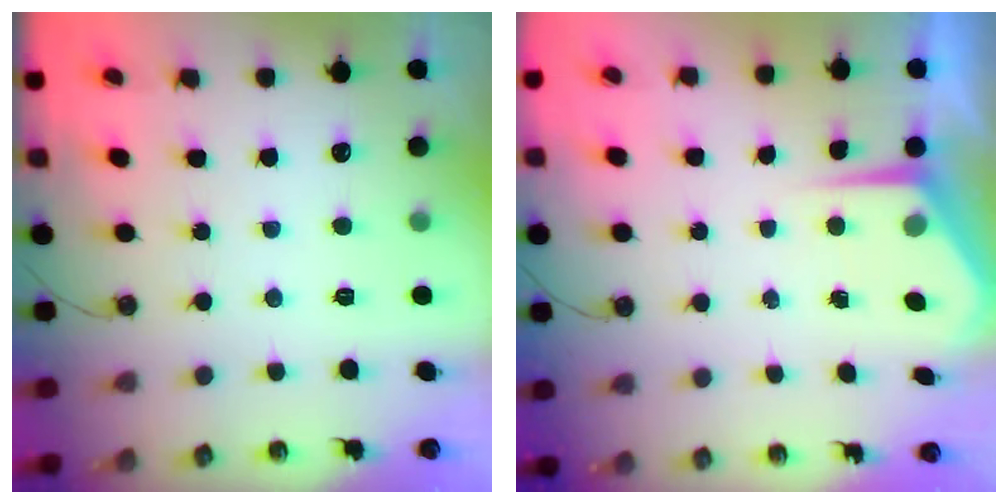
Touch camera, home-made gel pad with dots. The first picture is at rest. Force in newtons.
{"total": 5.2, "press": 5.2, "slide": 0.1}